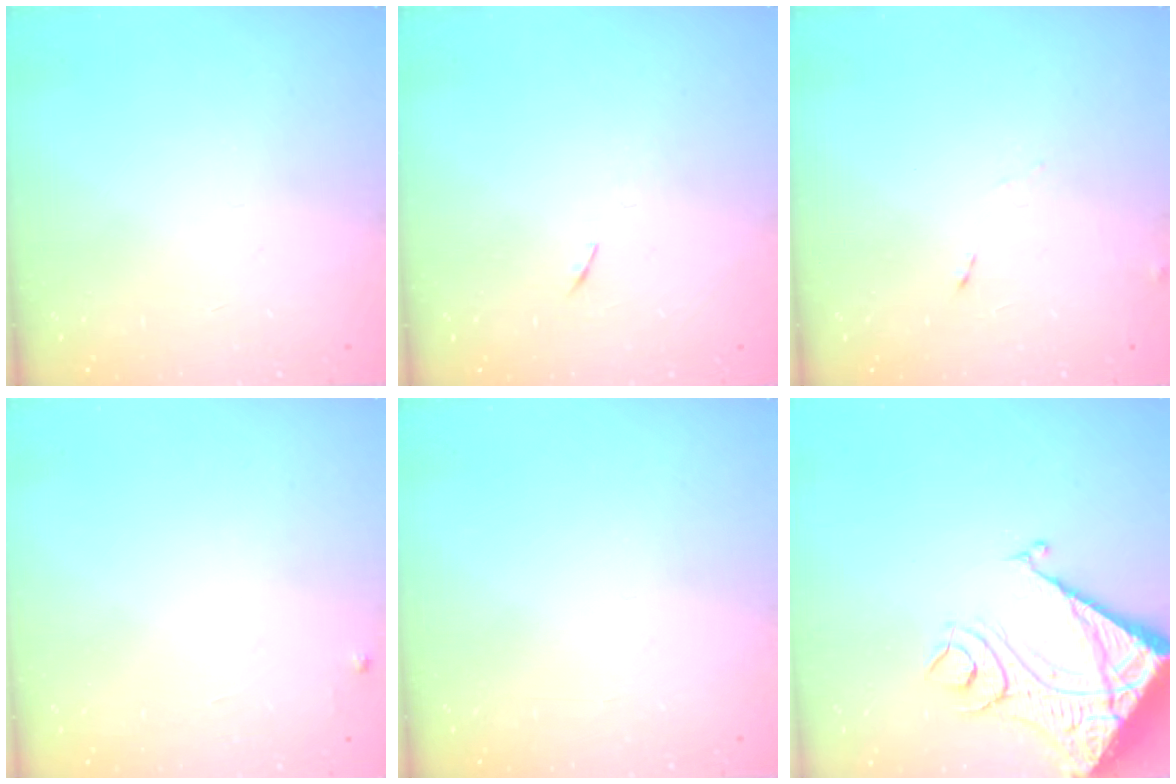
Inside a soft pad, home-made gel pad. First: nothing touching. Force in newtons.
{"total": 3.7, "press": 3.6, "slide": 0.7}
{"total": 4.1, "press": 4.1, "slide": 0.7}
{"total": 2.4, "press": 2.4, "slide": 0.4}
{"total": 0.0}
{"total": 16.7, "press": 16.6, "slide": 2.1}